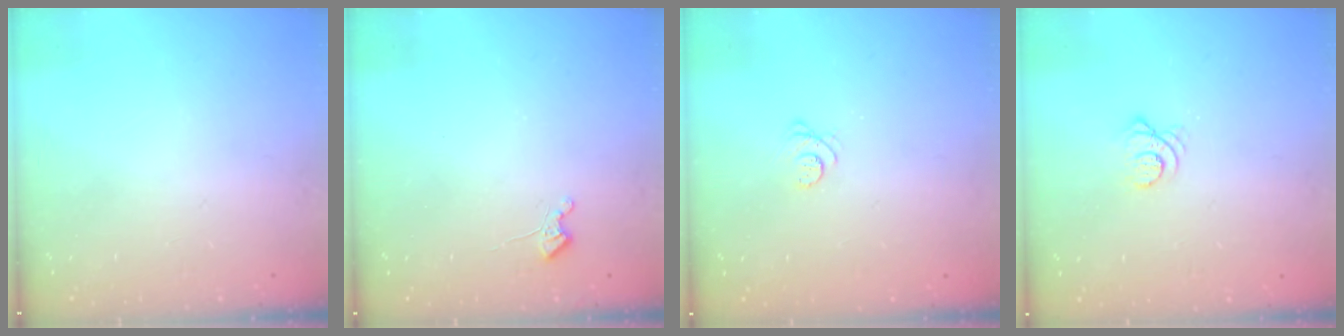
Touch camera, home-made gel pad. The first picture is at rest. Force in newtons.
{"total": 3.6, "press": 3.5, "slide": 0.6}
{"total": 2.8, "press": 2.8, "slide": 0.4}
{"total": 3.0, "press": 2.9, "slide": 0.3}